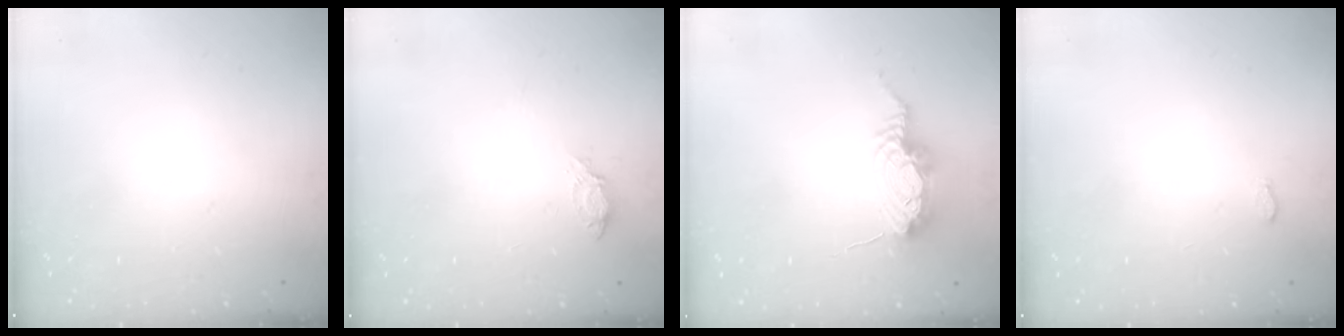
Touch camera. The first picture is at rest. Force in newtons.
{"total": 5.3, "press": 5.3, "slide": 0.6}
{"total": 13.2, "press": 10.7, "slide": 7.8}
{"total": 2.6, "press": 2.5, "slide": 0.4}